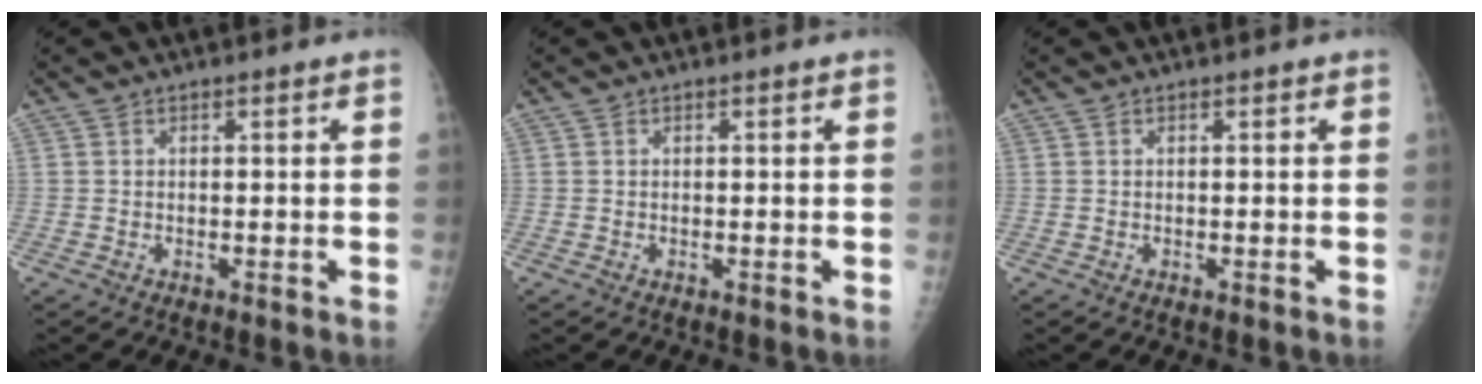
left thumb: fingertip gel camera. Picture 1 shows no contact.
{"total": 0.0}
{"total": 0.0}